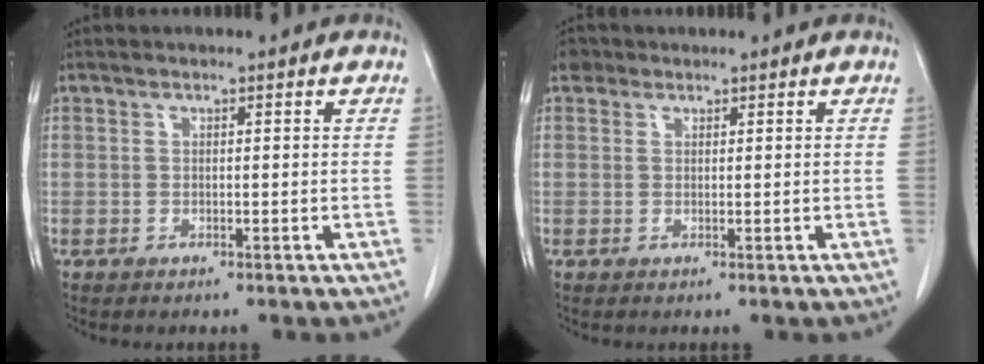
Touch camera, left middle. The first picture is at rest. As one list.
[{"total": 1.7, "force": [1.1, 1.3, 0.3], "torque": [-0.004, 0.010, 0.015]}]